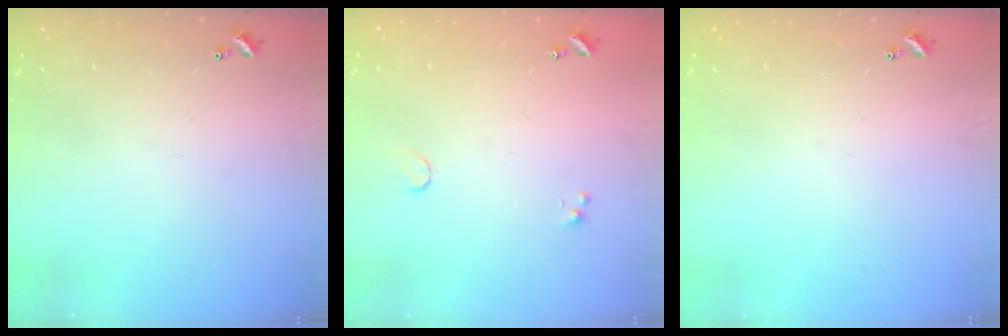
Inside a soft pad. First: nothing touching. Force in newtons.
{"total": 0.5, "press": 0.4, "slide": 0.3}
{"total": 0.0}